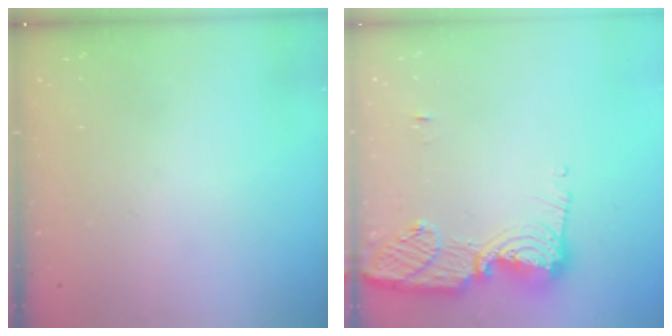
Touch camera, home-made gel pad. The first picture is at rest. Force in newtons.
{"total": 12.0, "press": 12.0, "slide": 1.1}